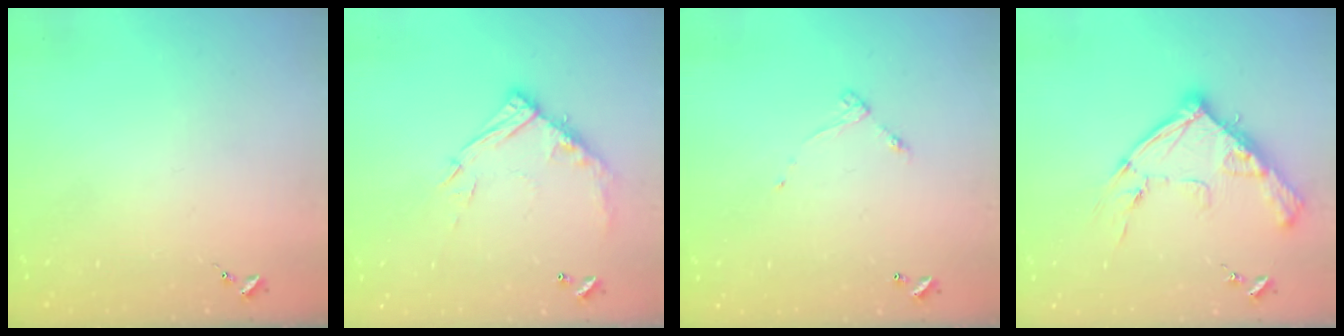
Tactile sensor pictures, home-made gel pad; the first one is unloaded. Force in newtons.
{"total": 13.3, "press": 13.2, "slide": 1.2}
{"total": 4.2, "press": 4.2, "slide": 0.2}
{"total": 16.4, "press": 16.3, "slide": 1.4}